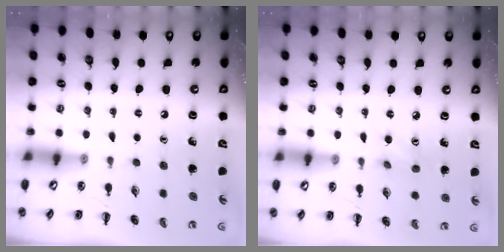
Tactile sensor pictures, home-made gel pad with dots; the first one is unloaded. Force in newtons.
{"total": 3.4, "press": 3.2, "slide": 1.0}